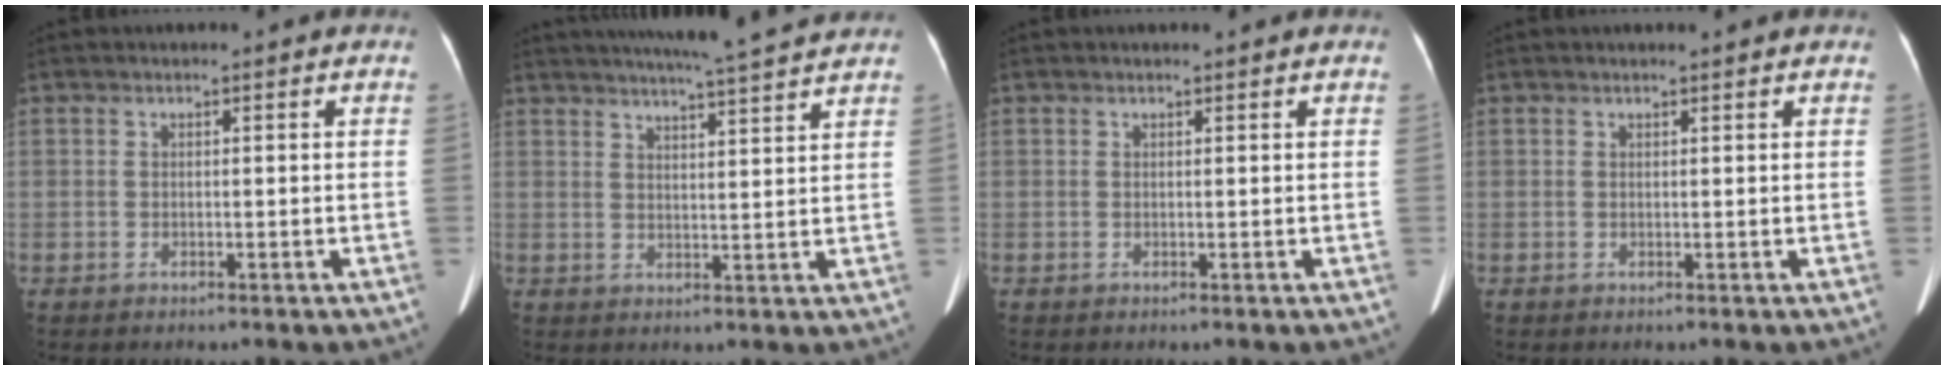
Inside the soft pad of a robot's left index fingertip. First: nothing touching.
{"total": 13.4, "force": [12.1, -0.1, 5.9], "torque": [-0.099, -0.006, 0.155]}
{"total": 1.9, "force": [1.7, 0.2, 0.9], "torque": [-0.009, -0.002, 0.017]}
{"total": 2.6, "force": [2.3, 0.3, 1.1], "torque": [-0.012, -0.002, 0.023]}